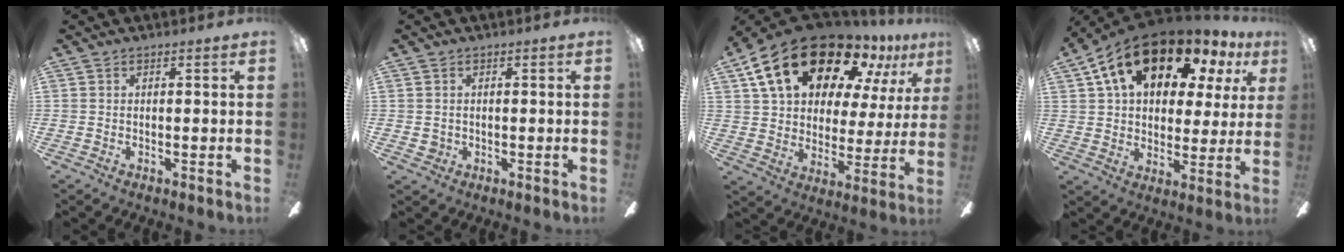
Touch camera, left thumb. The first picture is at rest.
{"total": 1.7, "force": [0.4, 1.6, 0.3], "torque": [-0.009, 0.003, 0.007]}
{"total": 24.6, "force": [16.5, 12.6, 13.3], "torque": [-0.236, -0.092, 0.290]}
{"total": 18.7, "force": [11.7, 9.9, 10.6], "torque": [-0.187, -0.053, 0.205]}